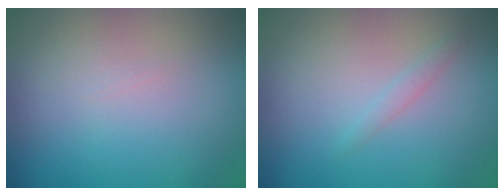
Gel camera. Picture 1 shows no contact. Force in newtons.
{"total": 0.8, "press": 0.8, "slide": 0.1}